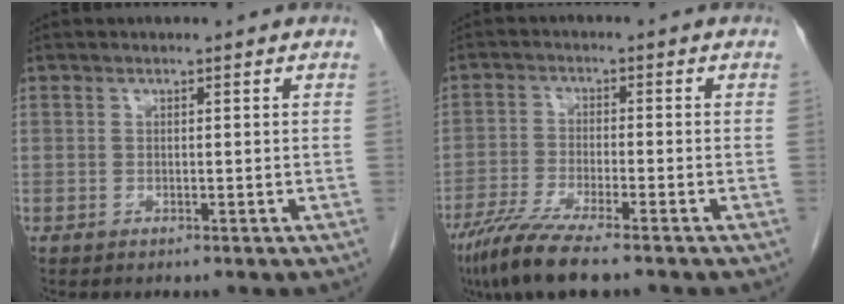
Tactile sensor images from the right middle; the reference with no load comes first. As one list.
[{"total": 8.6, "force": [-6.4, 0.5, 5.7], "torque": [-0.101, -0.023, -0.113]}]